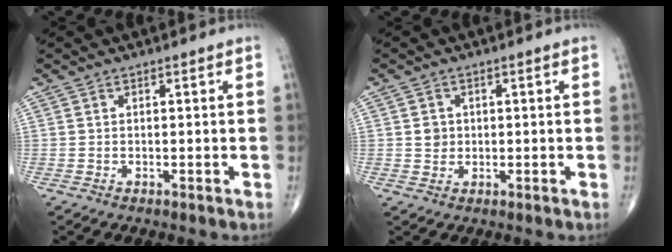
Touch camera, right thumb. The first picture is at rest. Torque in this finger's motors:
{"motor_torque": [0.00, 0.28, 0.43, 0.05, -0.02]}